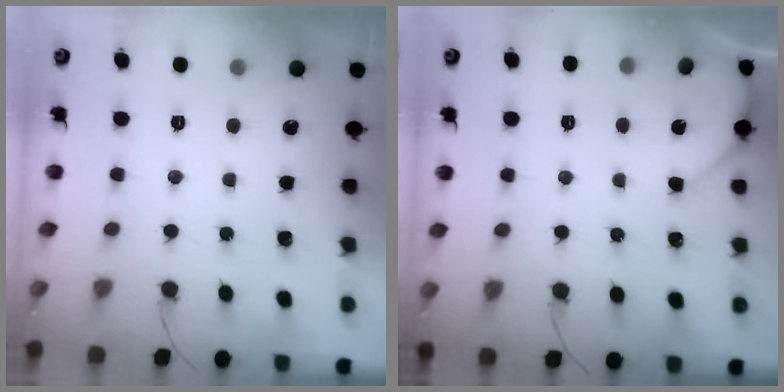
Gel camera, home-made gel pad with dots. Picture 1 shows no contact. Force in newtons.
{"total": 2.7, "press": 2.6, "slide": 0.4}